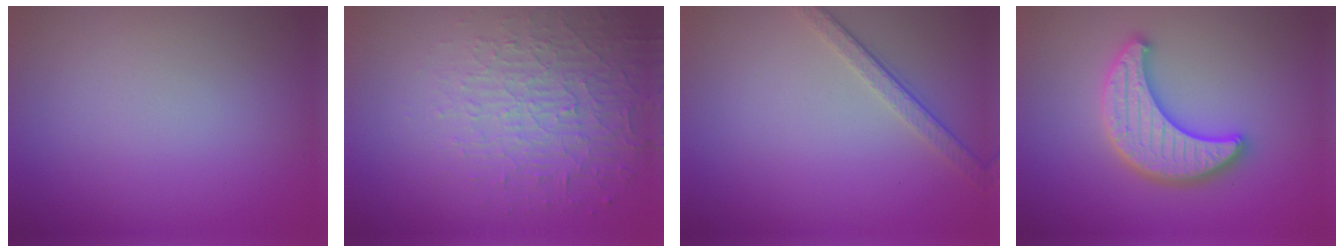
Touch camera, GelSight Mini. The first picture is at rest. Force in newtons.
{"total": 4.9, "press": 3.2, "slide": 3.7}
{"total": 3.1, "press": 2.3, "slide": 2.1}
{"total": 4.4, "press": 4.3, "slide": 0.9}